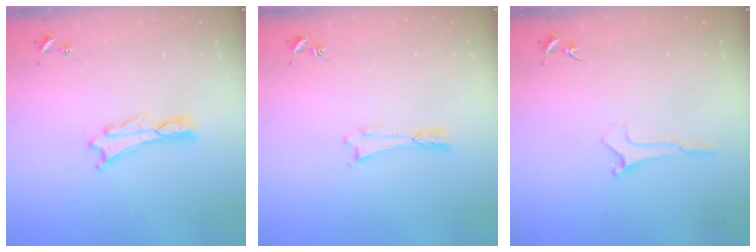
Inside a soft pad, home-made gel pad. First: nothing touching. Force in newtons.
{"total": 0.0}
{"total": 0.0}